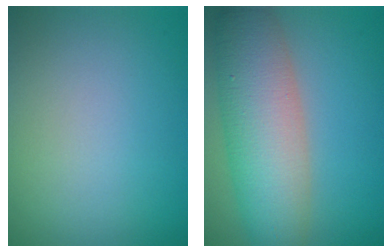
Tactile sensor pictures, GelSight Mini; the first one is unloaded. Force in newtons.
{"total": 8.8, "press": 8.8, "slide": 0.4}